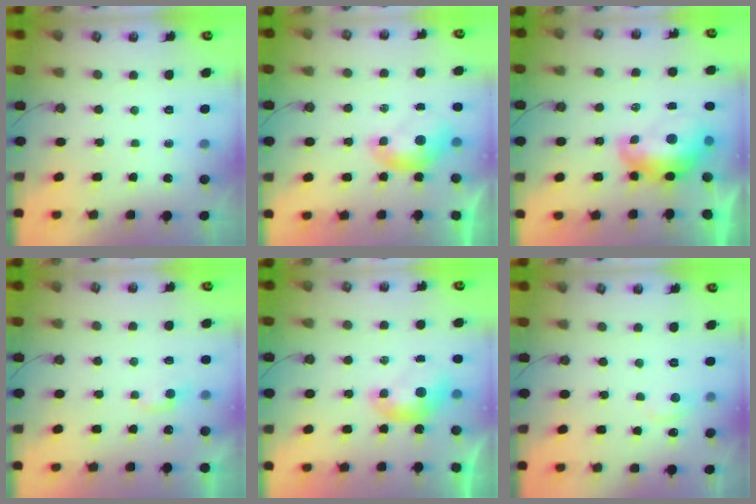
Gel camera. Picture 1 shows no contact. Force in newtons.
{"total": 0.0}
{"total": 3.9, "press": 3.8, "slide": 0.8}
{"total": 2.5, "press": 2.4, "slide": 0.4}
{"total": 0.0}
{"total": 1.1, "press": 0.8, "slide": 0.7}